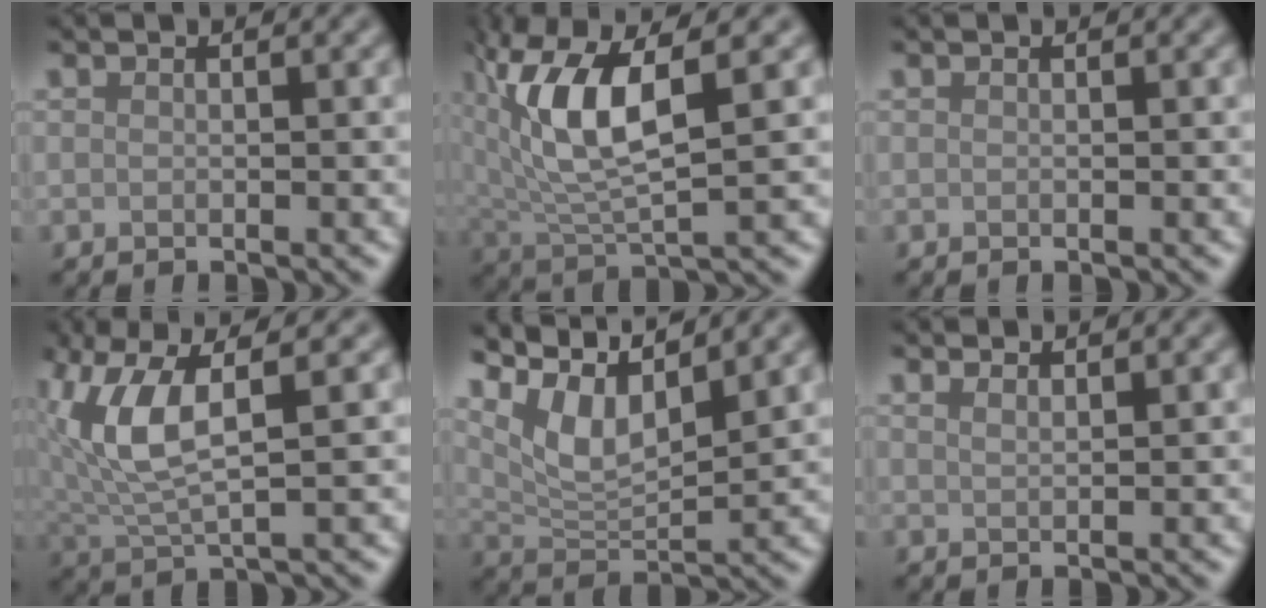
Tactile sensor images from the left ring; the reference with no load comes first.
{"total": 8.2, "force": [2.4, 2.7, 7.4], "torque": [-0.160, 0.001, 0.043]}
{"total": 0.0}
{"total": 6.1, "force": [1.5, 2.2, 5.5], "torque": [-0.130, 0.003, 0.031]}
{"total": 6.5, "force": [4.4, 1.8, 4.4], "torque": [-0.090, -0.002, 0.088]}
{"total": 1.5, "force": [1.3, 0.4, 0.7], "torque": [-0.002, -0.001, 0.012]}